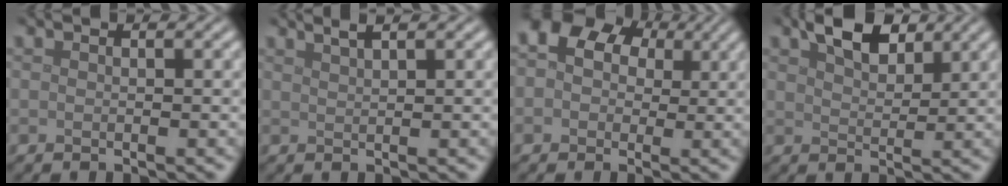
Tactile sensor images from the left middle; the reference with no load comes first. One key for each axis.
{"total": 2.3, "fx": 1.7, "fy": 0.7, "fz": 1.5, "tx": -0.005, "ty": 0.006, "tz": 0.012}
{"total": 8.9, "fx": 2.9, "fy": 7.2, "fz": 4.3, "tx": -0.059, "ty": 0.036, "tz": 0.003}
{"total": 4.5, "fx": 2.9, "fy": 2.1, "fz": 2.6, "tx": -0.046, "ty": 0.009, "tz": 0.048}